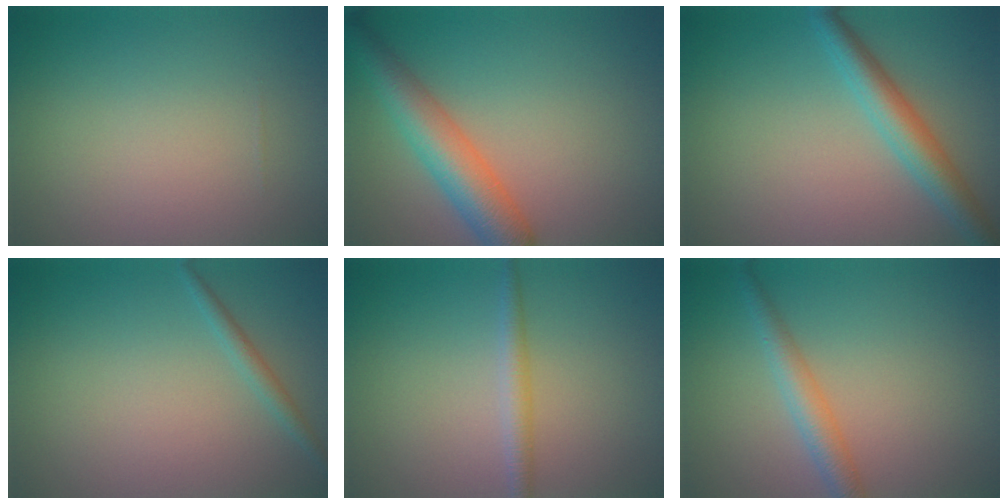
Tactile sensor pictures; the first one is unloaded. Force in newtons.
{"total": 5.7, "press": 5.7, "slide": 0.2}
{"total": 3.9, "press": 3.9, "slide": 0.0}
{"total": 1.3, "press": 1.3, "slide": 0.0}
{"total": 1.8, "press": 1.8, "slide": 0.0}
{"total": 2.8, "press": 2.8, "slide": 0.0}